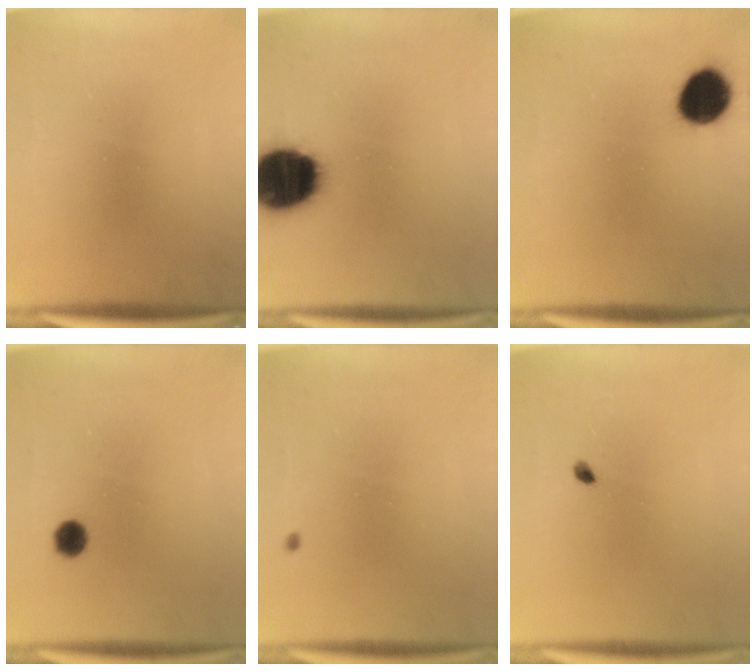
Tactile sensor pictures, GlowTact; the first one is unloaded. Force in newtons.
{"total": 19.3}
{"total": 9.1}
{"total": 2.5}
{"total": 0.6}
{"total": 0.9}